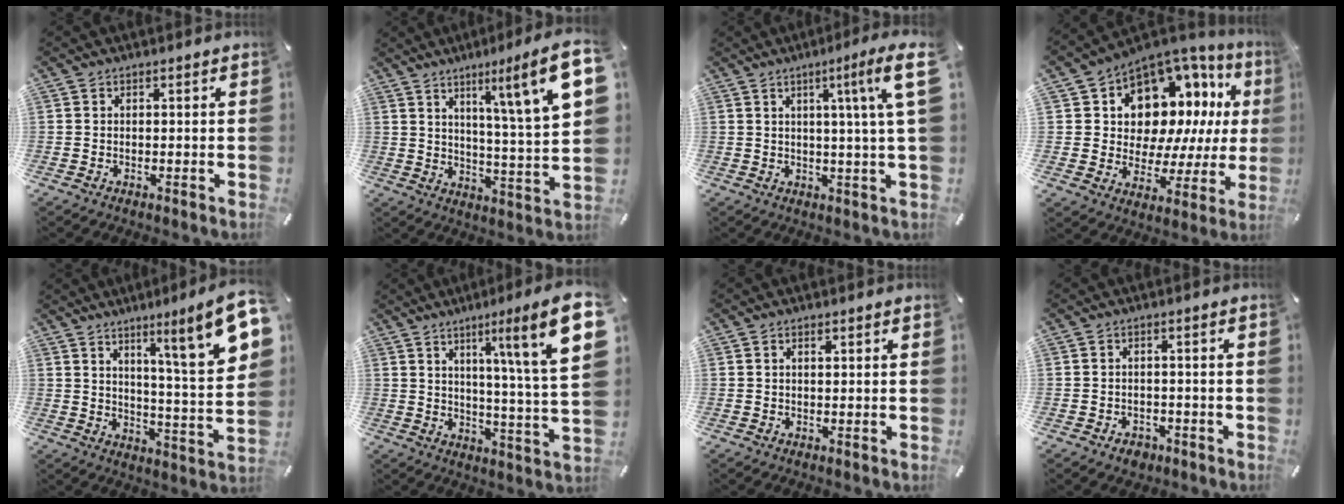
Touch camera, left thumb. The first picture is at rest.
{"total": 14.2, "force": [7.8, 0.8, 11.8], "torque": [-0.169, -0.054, 0.108]}
{"total": 11.5, "force": [4.1, -0.3, 10.7], "torque": [-0.164, -0.017, 0.057]}
{"total": 13.3, "force": [6.1, 10.0, 6.4], "torque": [-0.099, -0.067, 0.115]}
{"total": 16.7, "force": [9.6, 1.8, 13.5], "torque": [-0.196, -0.071, 0.137]}
{"total": 17.1, "force": [8.1, 1.0, 15.0], "torque": [-0.218, -0.055, 0.103]}
{"total": 0.9, "force": [0.4, 0.4, 0.7], "torque": [-0.014, 0.003, 0.006]}
{"total": 2.8, "force": [-1.5, 2.1, 1.1], "torque": [-0.018, 0.006, -0.029]}